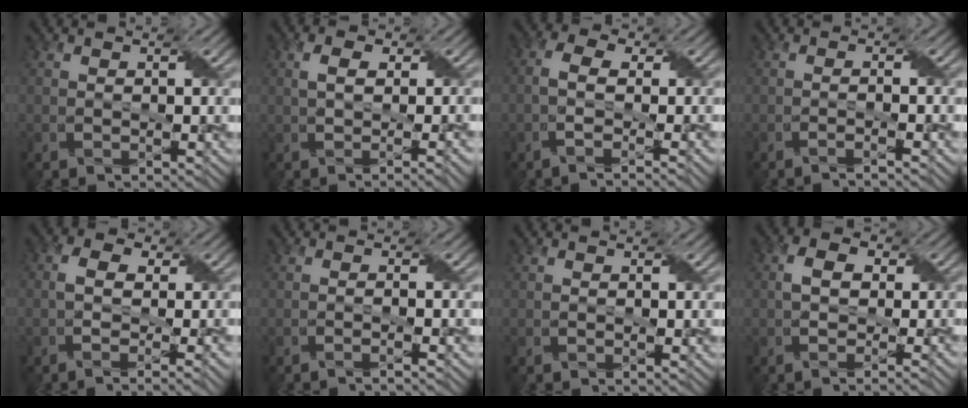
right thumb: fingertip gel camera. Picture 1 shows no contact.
{"total": 4.5, "force": [0.2, 1.9, 4.1], "torque": [-0.052, 0.012, 0.001]}
{"total": 3.6, "force": [-1.1, 1.1, 3.3], "torque": [-0.058, 0.005, -0.033]}
{"total": 1.8, "force": [-1.2, 0.1, 1.4], "torque": [-0.016, 0.004, -0.035]}
{"total": 4.1, "force": [-0.9, 1.5, 3.6], "torque": [-0.060, 0.000, -0.022]}
{"total": 1.5, "force": [-0.9, 0.1, 1.2], "torque": [-0.012, 0.003, -0.027]}
{"total": 0.0}
{"total": 3.7, "force": [-0.6, 2.0, 3.0], "torque": [-0.051, -0.001, -0.014]}